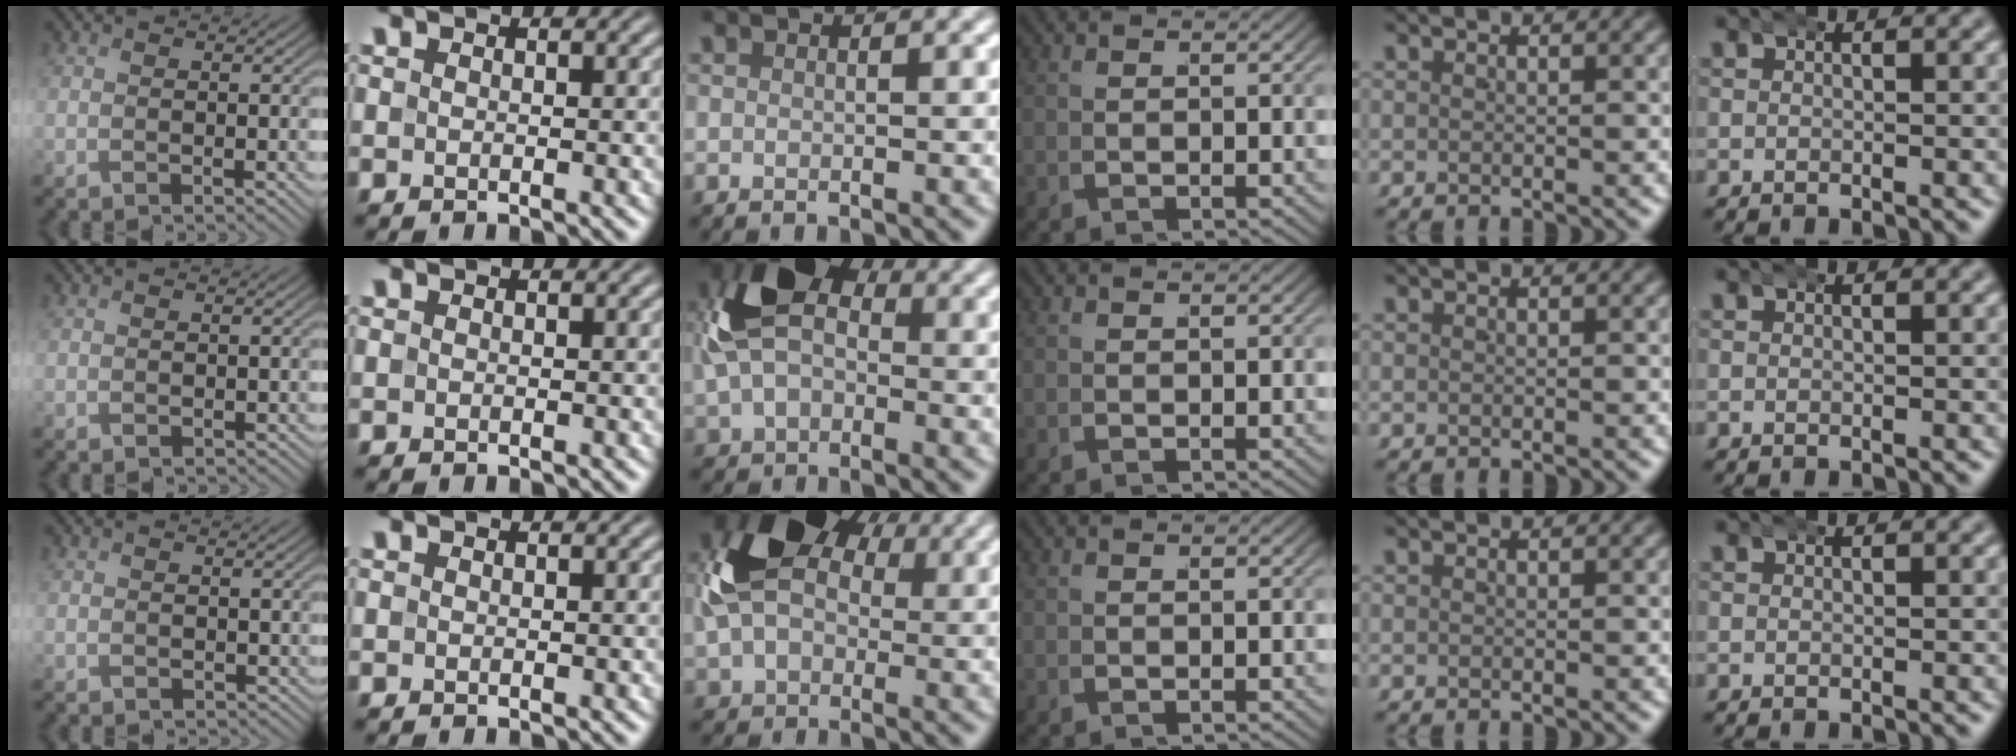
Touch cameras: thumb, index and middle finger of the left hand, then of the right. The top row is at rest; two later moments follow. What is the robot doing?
{"motion": "wrap", "object": "arm wrap"}